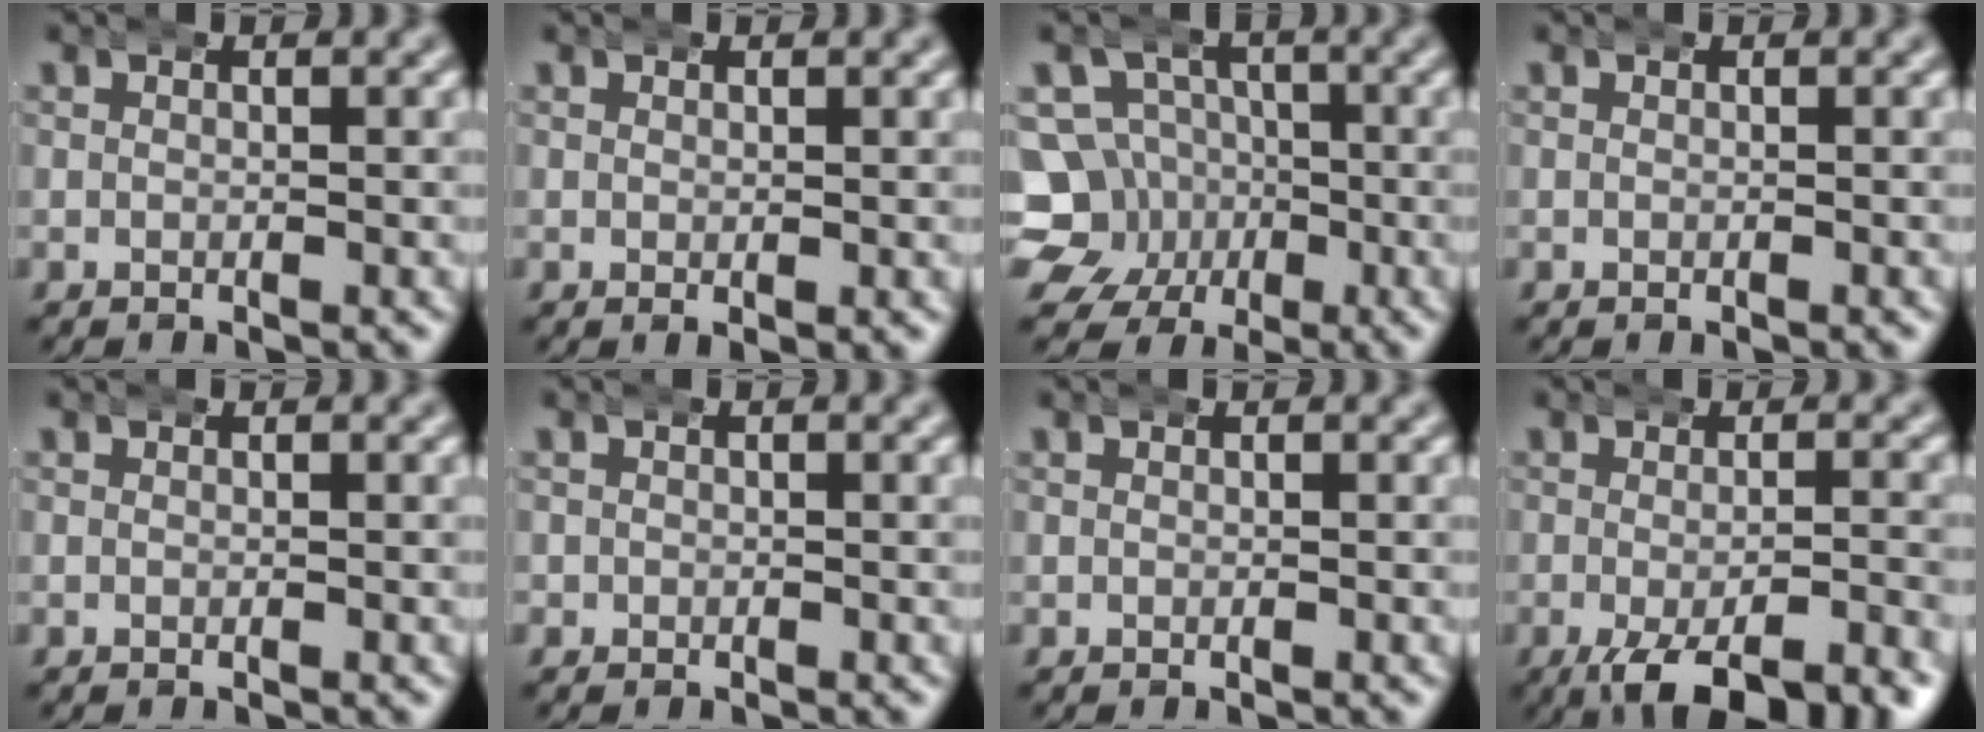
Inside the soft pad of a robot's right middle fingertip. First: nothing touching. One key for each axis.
{"total": 0.6, "fx": 0.4, "fy": 0.1, "fz": 0.5, "tx": 0.000, "ty": 0.003, "tz": 0.005}
{"total": 14.1, "fx": -2.0, "fy": 13.3, "fz": 4.3, "tx": -0.102, "ty": -0.051, "tz": -0.044}
{"total": 0.0}
{"total": 0.0}
{"total": 0.7, "fx": -0.3, "fy": 0.6, "fz": -0.3, "tx": 0.012, "ty": -0.001, "tz": -0.008}
{"total": 0.0}
{"total": 8.2, "fx": -5.3, "fy": 3.3, "fz": 5.4, "tx": -0.083, "ty": -0.022, "tz": -0.069}